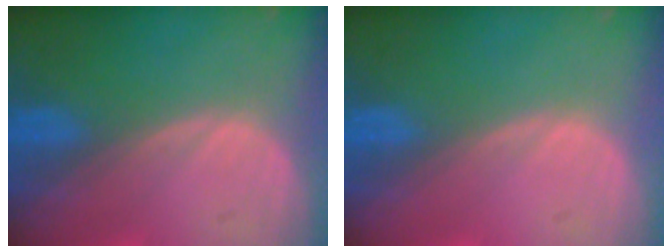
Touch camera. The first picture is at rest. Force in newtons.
{"total": 0.0}